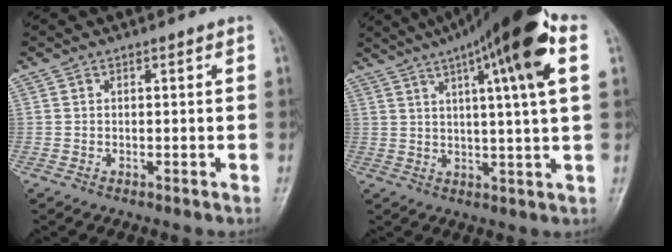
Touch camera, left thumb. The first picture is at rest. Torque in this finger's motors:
{"motor_torque": [0.87, 0.59, 1.76, -1.00, 0.44]}